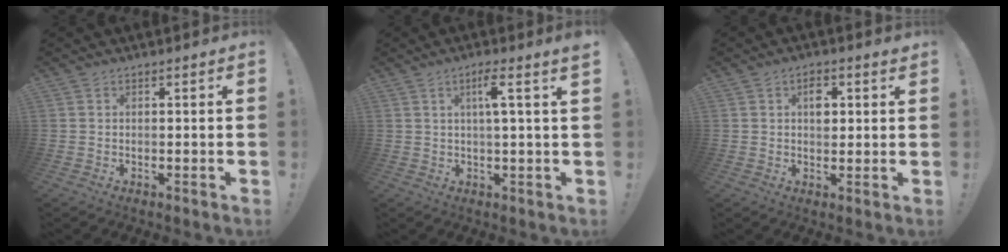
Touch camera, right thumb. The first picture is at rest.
{"total": 5.6, "force": [2.0, -0.5, 5.2], "torque": [-0.088, -0.001, 0.024]}
{"total": 4.2, "force": [1.1, 2.8, 3.0], "torque": [-0.025, -0.007, 0.012]}